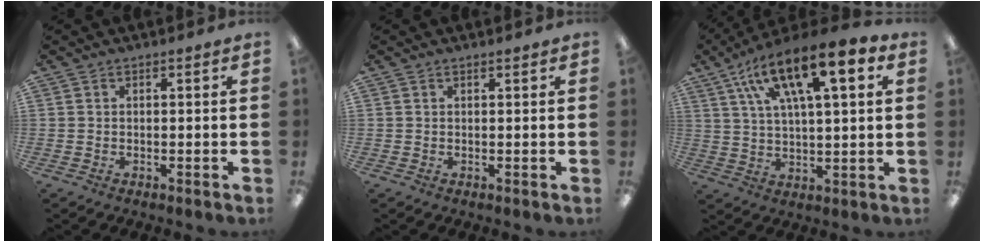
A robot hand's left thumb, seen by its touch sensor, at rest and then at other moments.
{"total": 0.5, "force": [0.5, 0.1, 0.1], "torque": [0.004, -0.002, 0.007]}
{"total": 17.8, "force": [9.8, 6.0, 13.6], "torque": [-0.239, -0.037, 0.161]}